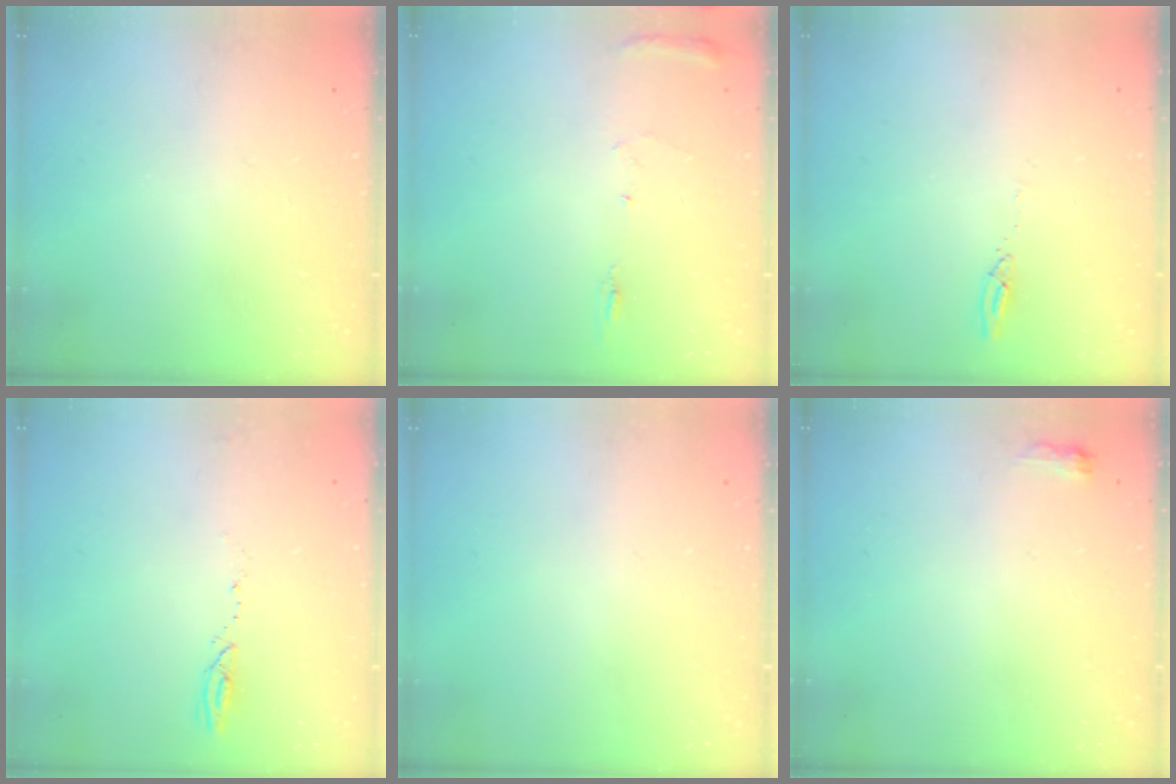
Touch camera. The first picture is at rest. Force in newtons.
{"total": 6.9, "press": 6.9, "slide": 0.7}
{"total": 2.7, "press": 2.7, "slide": 0.2}
{"total": 2.6, "press": 2.6, "slide": 0.3}
{"total": 0.0}
{"total": 9.8, "press": 2.8, "slide": 9.4}